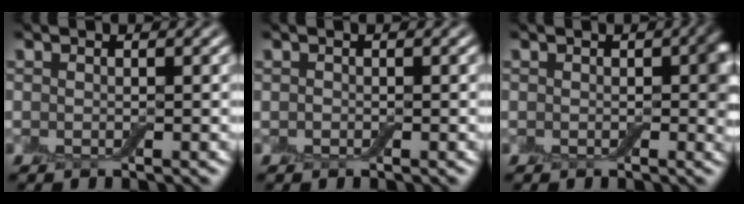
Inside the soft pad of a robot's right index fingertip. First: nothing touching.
{"total": 0.0}
{"total": 2.2, "force": [0.1, 1.4, 1.7], "torque": [-0.017, -0.002, -0.004]}